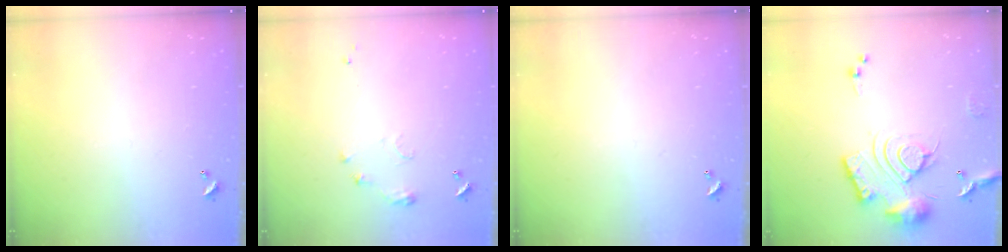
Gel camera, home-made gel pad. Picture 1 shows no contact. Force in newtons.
{"total": 6.3, "press": 6.3, "slide": 0.8}
{"total": 0.0}
{"total": 14.9, "press": 14.9, "slide": 1.3}